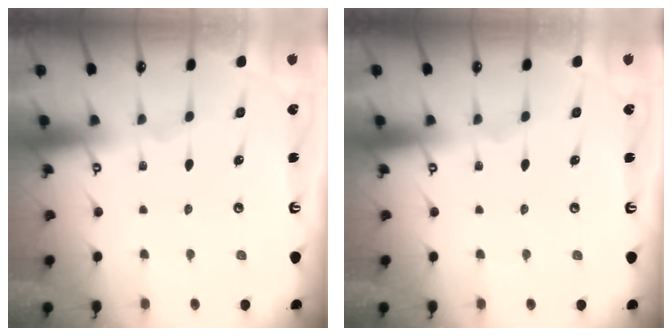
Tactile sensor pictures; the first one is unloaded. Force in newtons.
{"total": 0.0}